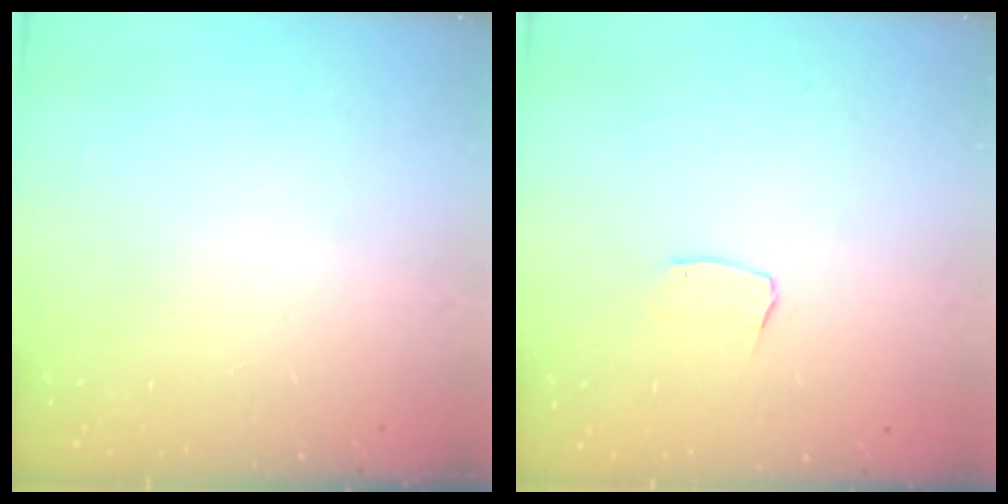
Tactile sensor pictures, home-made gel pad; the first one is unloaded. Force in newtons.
{"total": 3.7, "press": 3.7, "slide": 0.2}